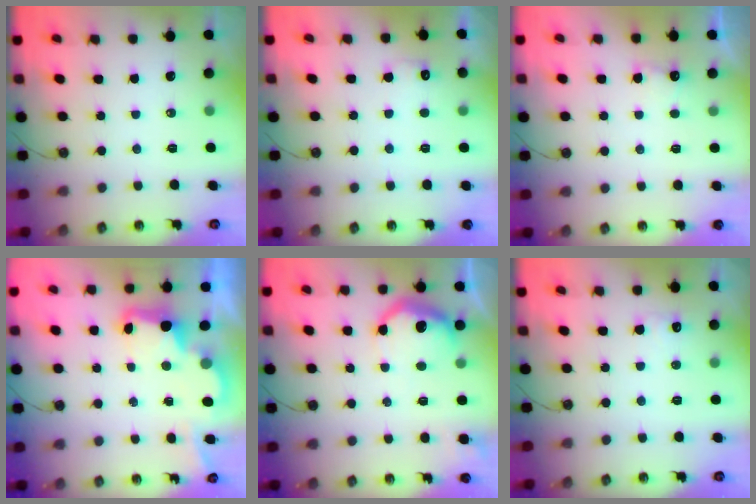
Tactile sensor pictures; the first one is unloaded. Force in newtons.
{"total": 6.7, "press": 6.7, "slide": 0.5}
{"total": 3.9, "press": 3.8, "slide": 1.0}
{"total": 4.7, "press": 4.6, "slide": 0.5}
{"total": 9.9, "press": 9.9, "slide": 0.7}
{"total": 5.7, "press": 5.6, "slide": 1.2}